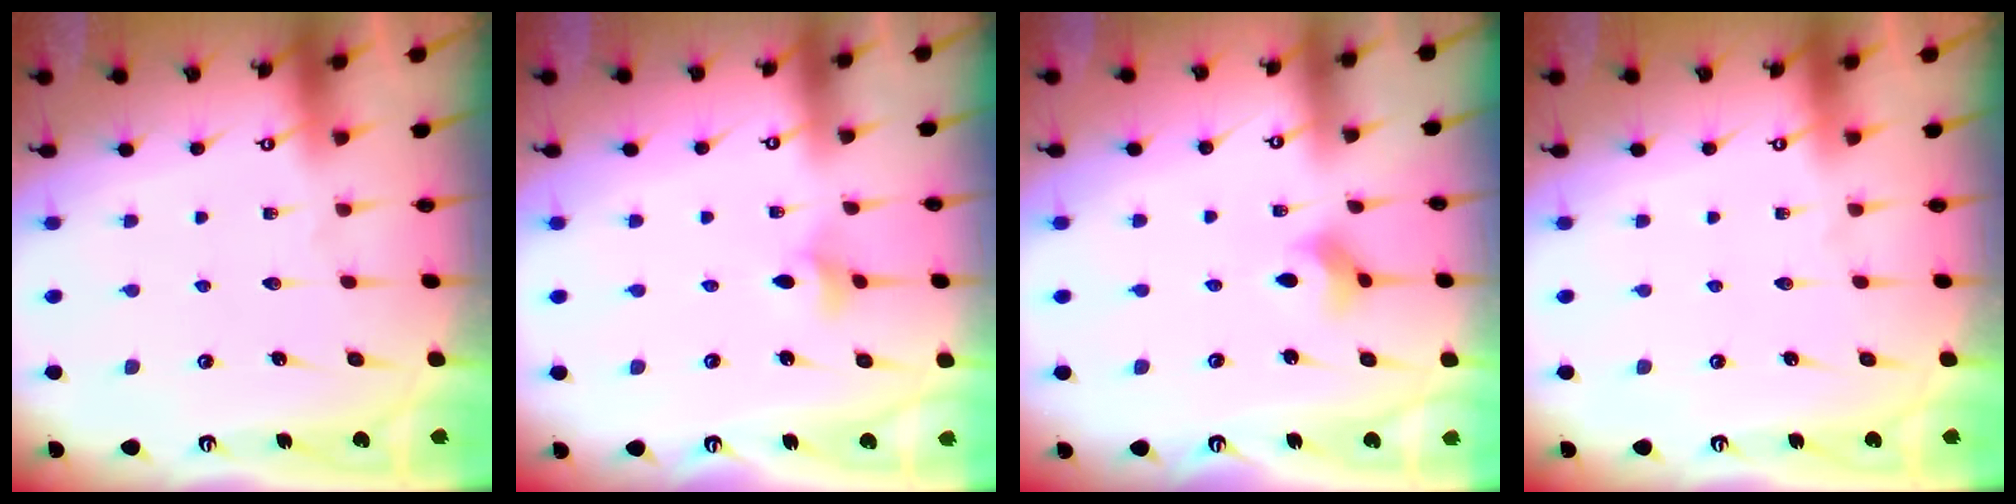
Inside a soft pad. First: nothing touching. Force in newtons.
{"total": 2.9, "press": 2.9, "slide": 0.5}
{"total": 3.2, "press": 3.2, "slide": 0.3}
{"total": 0.0}